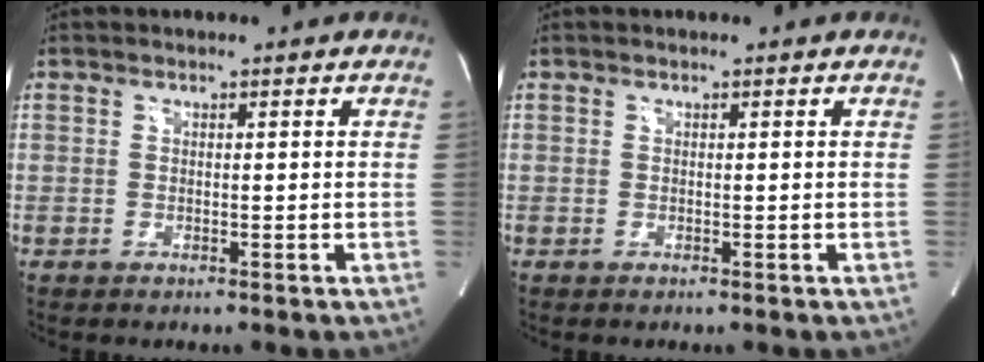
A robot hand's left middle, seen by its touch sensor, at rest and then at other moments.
{"total": 0.0}